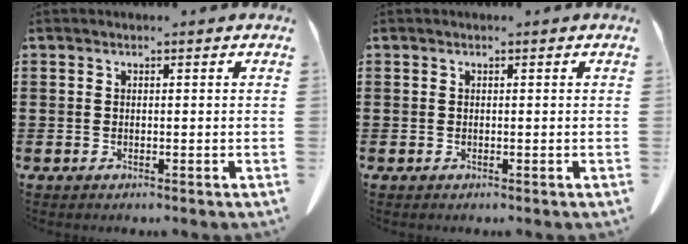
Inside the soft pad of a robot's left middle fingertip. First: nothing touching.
{"total": 0.0}